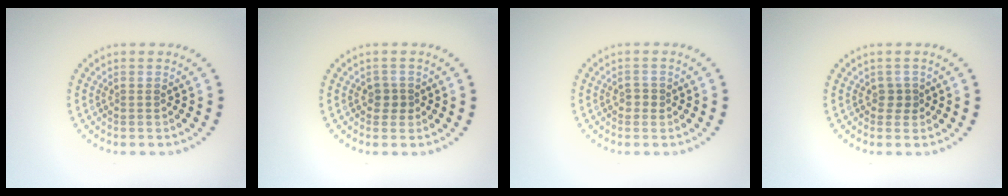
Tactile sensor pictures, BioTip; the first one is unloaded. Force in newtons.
{"total": 1.4, "press": 1.2, "slide": 0.6}
{"total": 1.1, "press": 1.0, "slide": 0.4}
{"total": 1.1, "press": 0.9, "slide": 0.7}